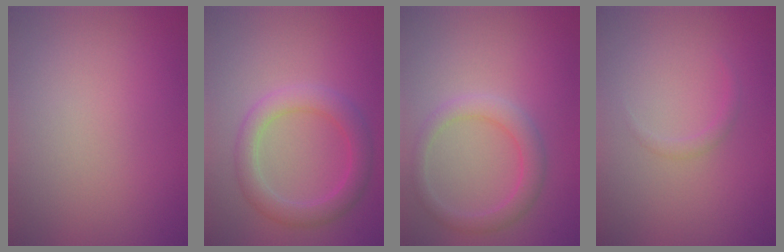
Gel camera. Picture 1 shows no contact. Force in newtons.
{"total": 3.6, "press": 3.6, "slide": 0.0}
{"total": 2.7, "press": 2.7, "slide": 0.0}
{"total": 0.8, "press": 0.7, "slide": 0.1}